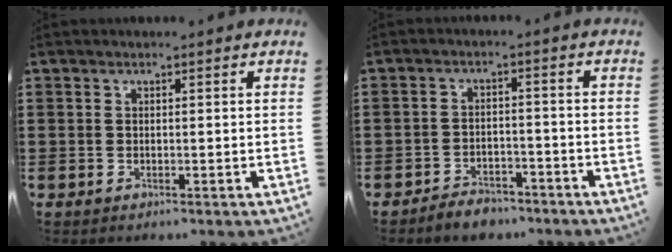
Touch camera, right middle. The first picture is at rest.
{"total": 3.5, "force": [-3.4, 0.8, 0.1], "torque": [-0.008, 0.005, -0.071]}